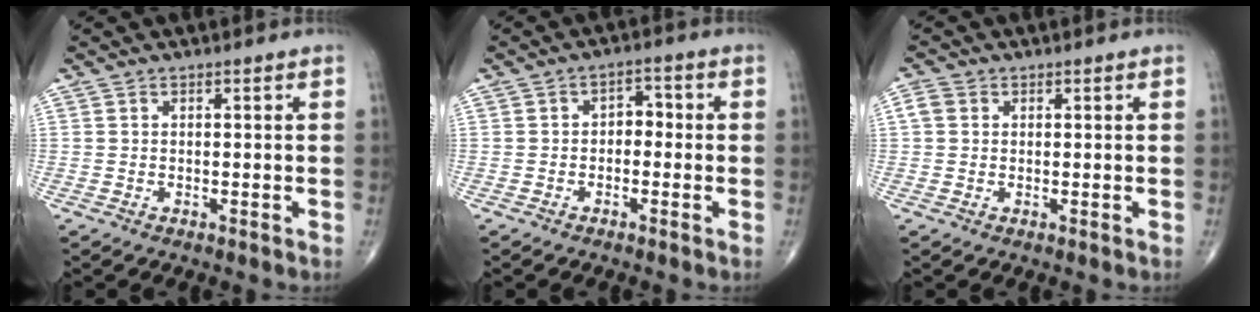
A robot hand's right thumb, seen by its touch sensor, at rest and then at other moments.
{"total": 3.3, "force": [-0.5, 2.4, 2.3], "torque": [-0.015, 0.017, -0.018]}
{"total": 2.3, "force": [0.5, 1.9, 1.1], "torque": [-0.022, 0.007, 0.007]}